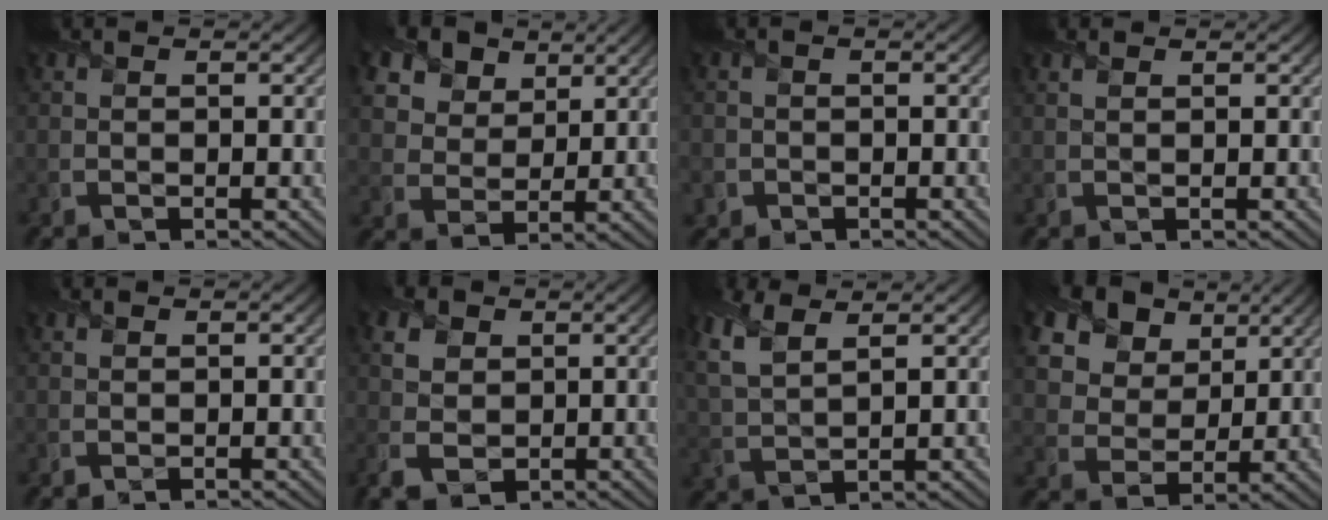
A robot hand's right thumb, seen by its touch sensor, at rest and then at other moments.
{"total": 10.8, "force": [6.8, 7.0, 4.6], "torque": [-0.167, 0.000, 0.135]}
{"total": 1.7, "force": [-0.8, 1.6, 0.2], "torque": [0.004, -0.003, -0.017]}
{"total": 0.7, "force": [0.6, 0.1, 0.4], "torque": [-0.013, 0.004, 0.011]}
{"total": 0.6, "force": [0.2, 0.4, 0.4], "torque": [-0.010, 0.001, 0.003]}
{"total": 5.1, "force": [0.5, 4.0, 3.1], "torque": [-0.091, -0.004, 0.005]}
{"total": 6.8, "force": [3.9, 2.6, 4.9], "torque": [-0.140, 0.013, 0.082]}
{"total": 16.8, "force": [9.9, 11.3, 7.6], "torque": [-0.232, 0.026, 0.210]}